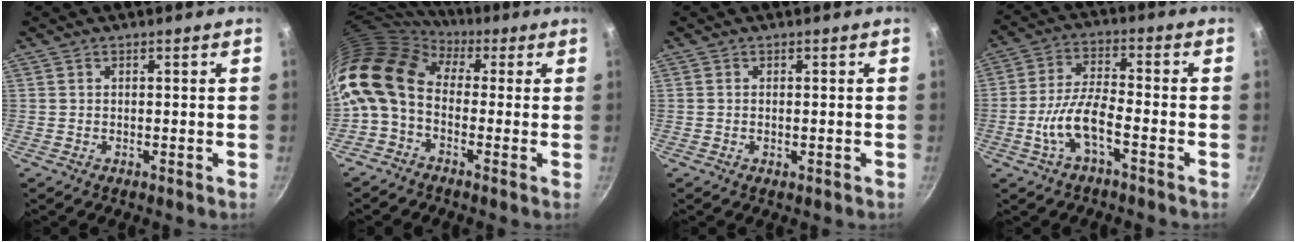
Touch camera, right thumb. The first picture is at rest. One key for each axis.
{"total": 13.6, "fx": 1.1, "fy": 9.7, "fz": 9.5, "tx": -0.178, "ty": 0.024, "tz": -0.004}
{"total": 0.6, "fx": -0.1, "fy": 0.2, "fz": 0.6, "tx": -0.010, "ty": -0.001, "tz": -0.002}
{"total": 8.9, "fx": -3.8, "fy": 3.0, "fz": 7.5, "tx": -0.155, "ty": 0.029, "tz": -0.080}